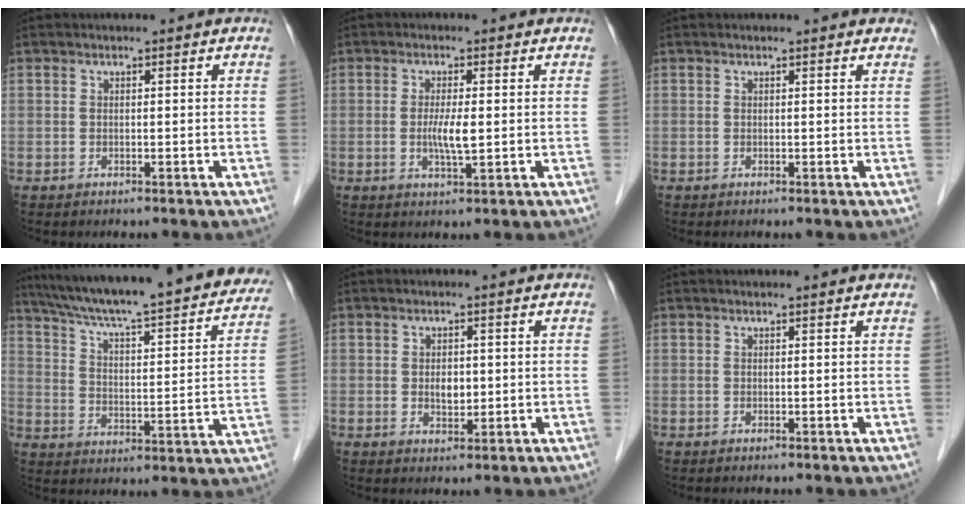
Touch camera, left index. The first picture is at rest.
{"total": 3.6, "force": [-0.1, 0.6, 3.6], "torque": [-0.065, -0.008, 0.000]}
{"total": 3.0, "force": [2.6, 1.2, 0.7], "torque": [0.005, 0.011, 0.020]}
{"total": 31.2, "force": [27.2, 4.4, 14.6], "torque": [-0.229, -0.041, 0.355]}
{"total": 2.7, "force": [0.0, 1.8, 2.0], "torque": [-0.030, -0.001, 0.006]}
{"total": 1.1, "force": [1.1, 0.3, 0.2], "torque": [-0.002, 0.006, 0.012]}